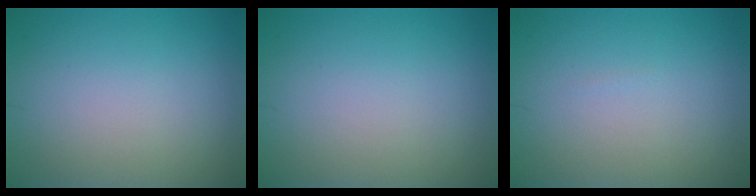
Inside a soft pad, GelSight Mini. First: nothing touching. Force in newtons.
{"total": 0.0}
{"total": 0.0}